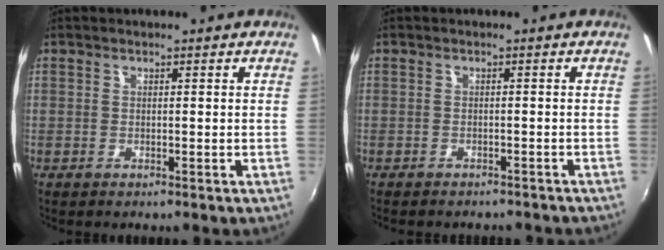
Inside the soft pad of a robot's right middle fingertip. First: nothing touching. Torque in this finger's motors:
{"motor_torque": [0.10, -0.28, 0.06, 0.02]}